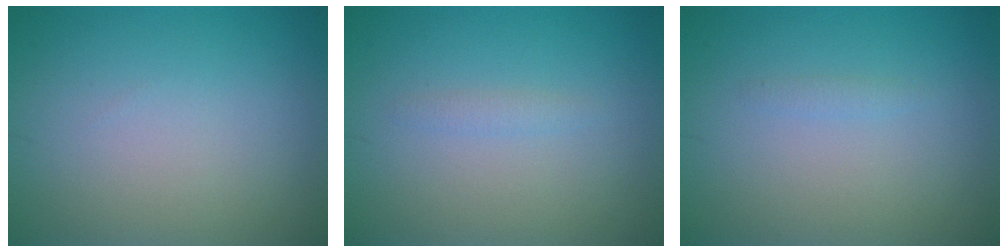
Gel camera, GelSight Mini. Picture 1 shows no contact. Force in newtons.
{"total": 0.8, "press": 0.8, "slide": 0.0}
{"total": 0.6, "press": 0.6, "slide": 0.1}